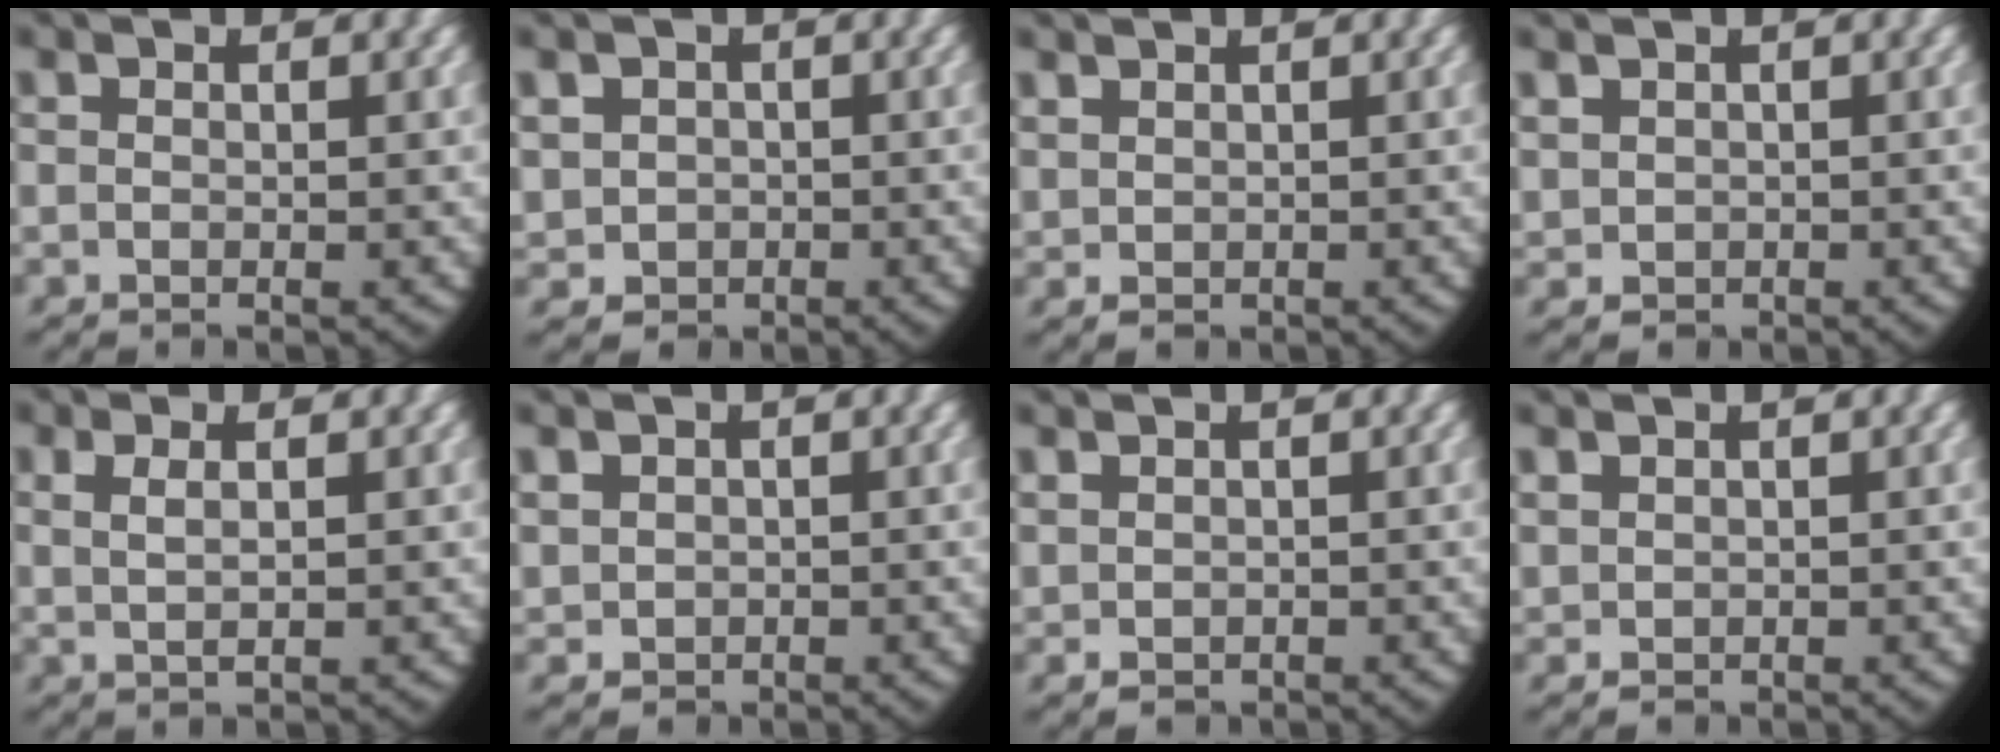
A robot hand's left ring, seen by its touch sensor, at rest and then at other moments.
{"total": 4.9, "force": [-0.3, 4.7, 1.6], "torque": [-0.047, -0.023, 0.003]}
{"total": 1.0, "force": [0.6, 0.8, 0.3], "torque": [-0.018, -0.011, 0.026]}
{"total": 2.0, "force": [0.4, 1.8, 0.6], "torque": [-0.028, -0.016, 0.022]}
{"total": 2.4, "force": [1.0, 0.9, 2.0], "torque": [-0.044, 0.002, 0.022]}
{"total": 2.3, "force": [0.4, 2.1, 0.7], "torque": [-0.031, -0.018, 0.021]}
{"total": 0.9, "force": [0.2, 0.8, 0.3], "torque": [-0.015, -0.013, 0.019]}
{"total": 1.1, "force": [0.7, 0.8, 0.3], "torque": [-0.020, -0.011, 0.027]}